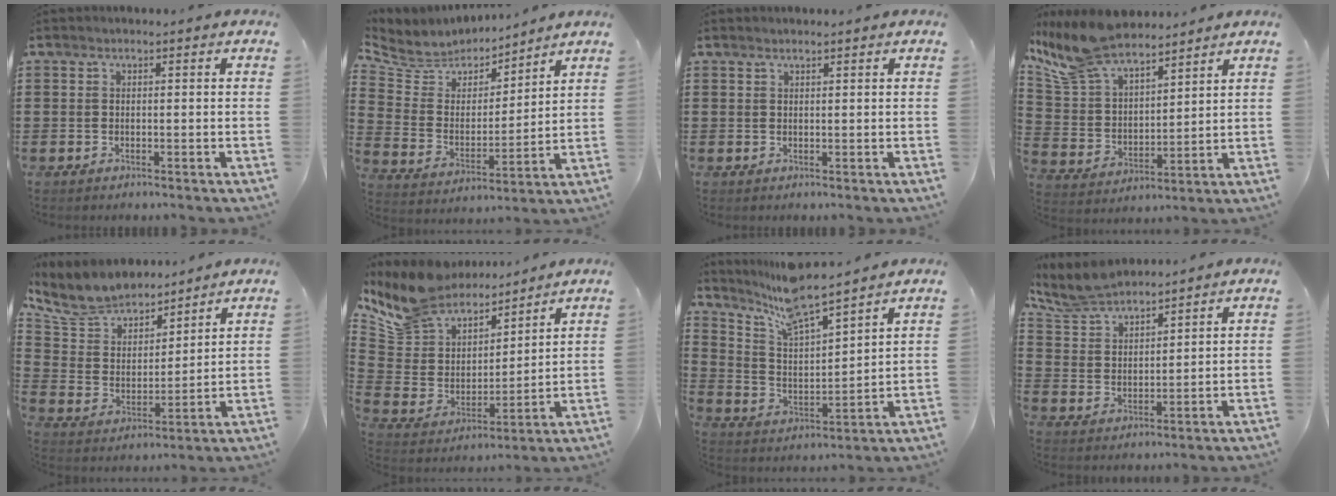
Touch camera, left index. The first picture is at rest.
{"total": 6.1, "force": [5.5, 2.6, 0.1], "torque": [-0.047, -0.041, 0.095]}
{"total": 0.7, "force": [0.7, 0.0, 0.3], "torque": [-0.006, -0.002, 0.014]}
{"total": 11.0, "force": [9.5, 3.2, 4.6], "torque": [-0.127, -0.033, 0.177]}
{"total": 7.9, "force": [7.3, 2.6, 1.6], "torque": [-0.075, -0.048, 0.131]}
{"total": 9.9, "force": [9.1, 3.7, -0.1], "torque": [-0.062, -0.073, 0.169]}
{"total": 8.1, "force": [7.2, 0.4, 3.7], "torque": [-0.100, -0.042, 0.124]}
{"total": 6.7, "force": [6.3, 1.3, 2.1], "torque": [-0.066, -0.021, 0.116]}